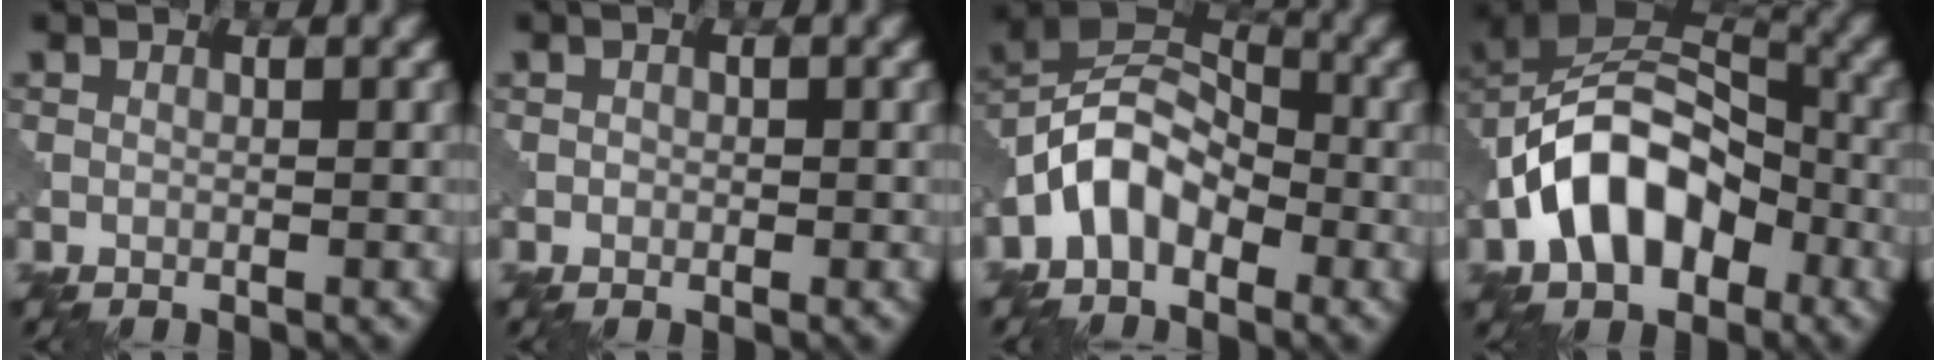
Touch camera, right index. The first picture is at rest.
{"total": 0.5, "force": [-0.1, 0.5, 0.1], "torque": [0.002, -0.003, -0.003]}
{"total": 6.2, "force": [-2.8, 3.9, 3.9], "torque": [-0.069, 0.016, -0.066]}
{"total": 11.2, "force": [-3.6, 7.3, 7.7], "torque": [-0.129, 0.016, -0.080]}